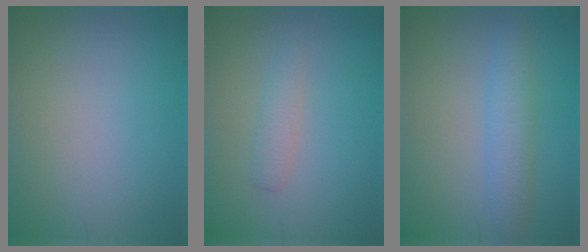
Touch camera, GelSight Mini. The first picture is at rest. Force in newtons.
{"total": 1.7, "press": 1.7, "slide": 0.1}
{"total": 3.3, "press": 3.3, "slide": 0.1}